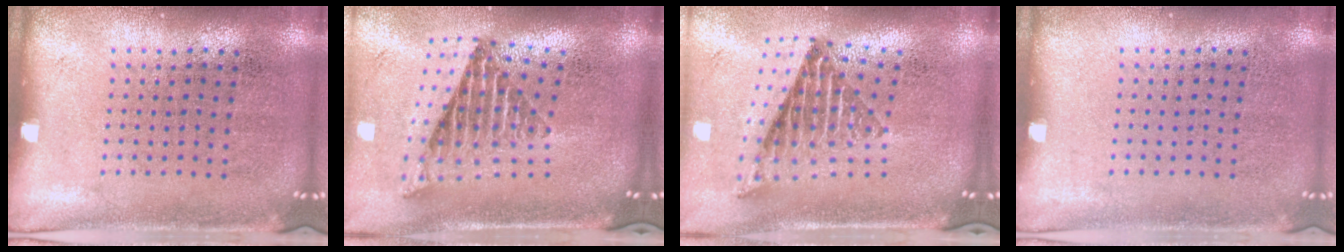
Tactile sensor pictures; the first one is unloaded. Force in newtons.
{"total": 2.7, "press": 1.7, "slide": 2.1}
{"total": 1.9, "press": 1.4, "slide": 1.2}
{"total": 0.0}